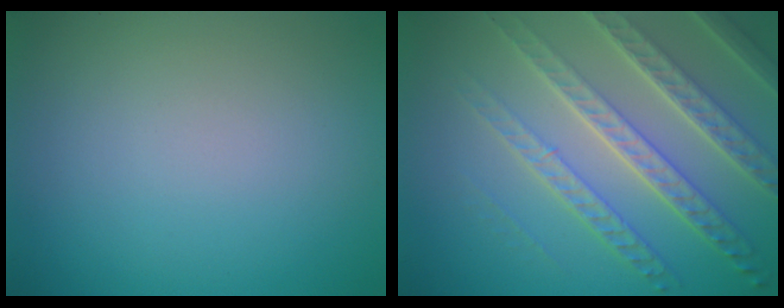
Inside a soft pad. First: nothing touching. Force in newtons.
{"total": 7.9, "press": 5.4, "slide": 5.8}